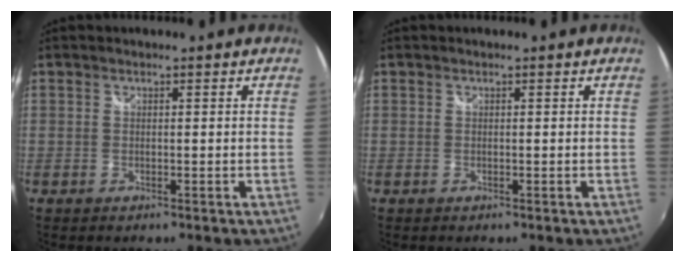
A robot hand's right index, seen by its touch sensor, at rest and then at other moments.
{"total": 0.0}